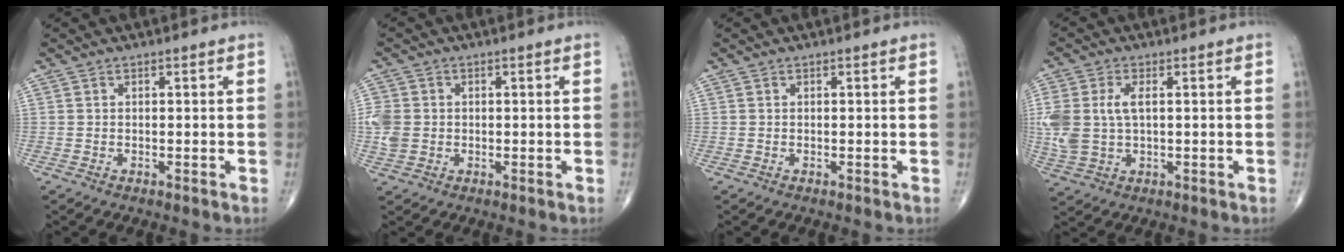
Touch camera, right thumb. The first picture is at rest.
{"total": 5.2, "force": [-0.3, 4.4, 2.8], "torque": [-0.061, 0.006, -0.003]}
{"total": 0.0}
{"total": 9.1, "force": [1.0, 5.2, 7.4], "torque": [-0.185, 0.006, 0.029]}